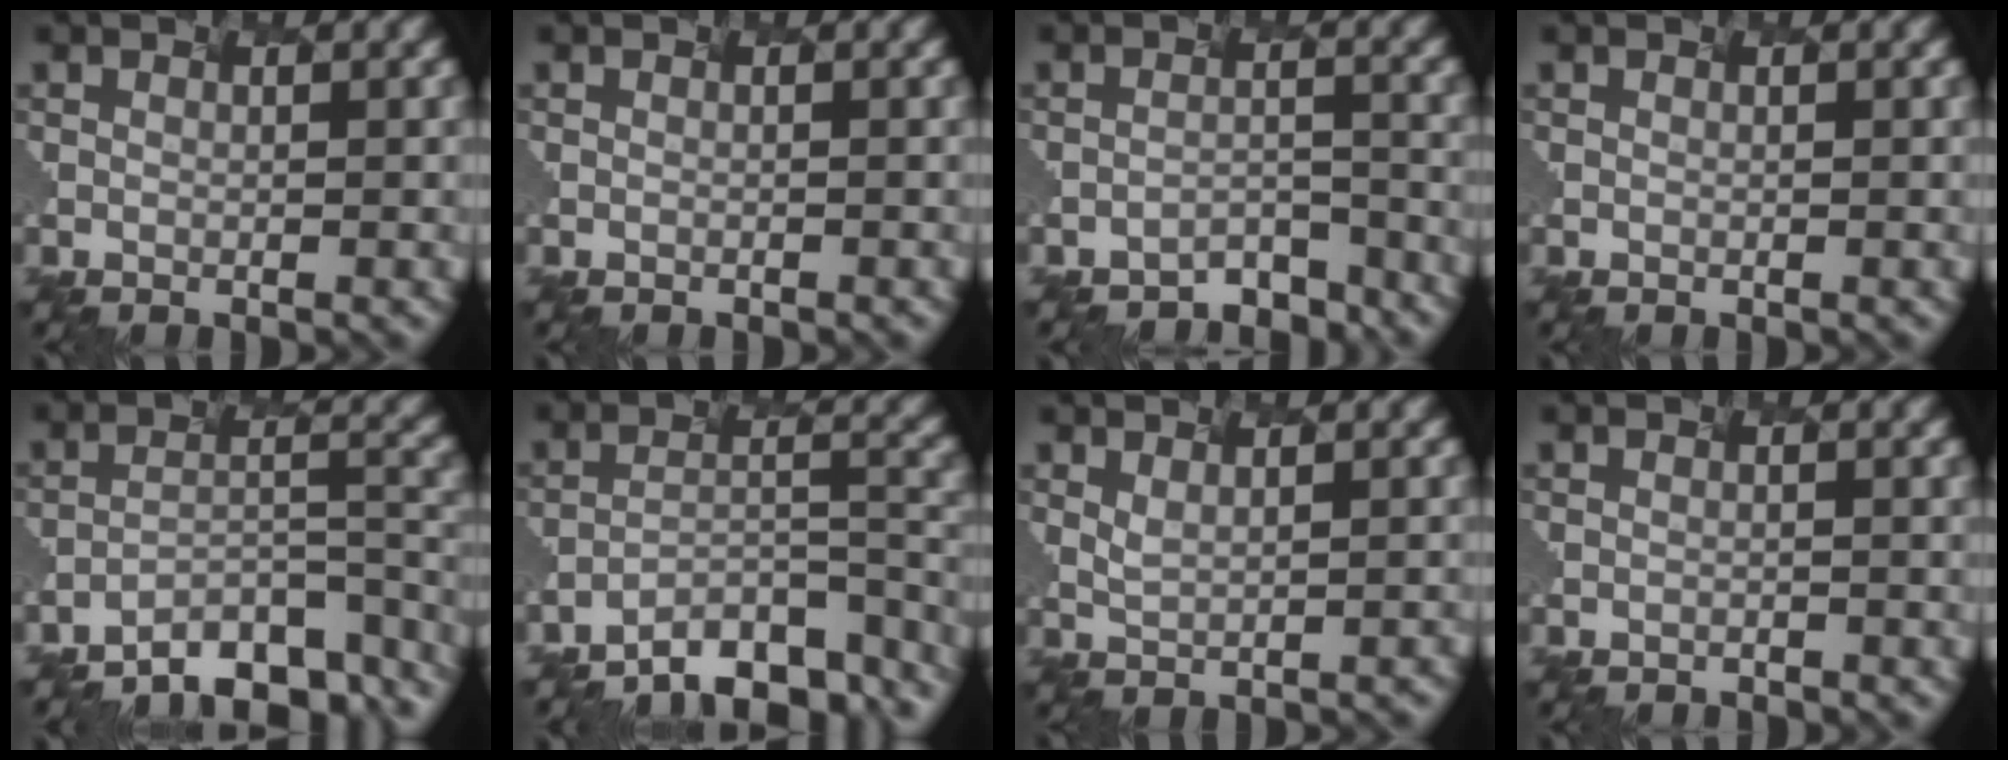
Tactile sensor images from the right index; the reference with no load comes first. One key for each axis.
{"total": 0.0}
{"total": 4.6, "fx": -4.6, "fy": -0.3, "fz": -0.5, "tx": -0.014, "ty": -0.007, "tz": -0.041}
{"total": 0.0}
{"total": 7.4, "fx": -6.8, "fy": 0.9, "fz": 2.7, "tx": -0.056, "ty": -0.007, "tz": -0.091}
{"total": 8.2, "fx": -7.6, "fy": 0.9, "fz": 2.8, "tx": -0.057, "ty": -0.007, "tz": -0.103}
{"total": 0.5, "fx": 0.4, "fy": 0.0, "fz": 0.3, "tx": -0.026, "ty": -0.009, "tz": 0.031}
{"total": 0.8, "fx": -0.8, "fy": -0.2, "fz": -0.1, "tx": 0.006, "ty": -0.002, "tz": 0.002}